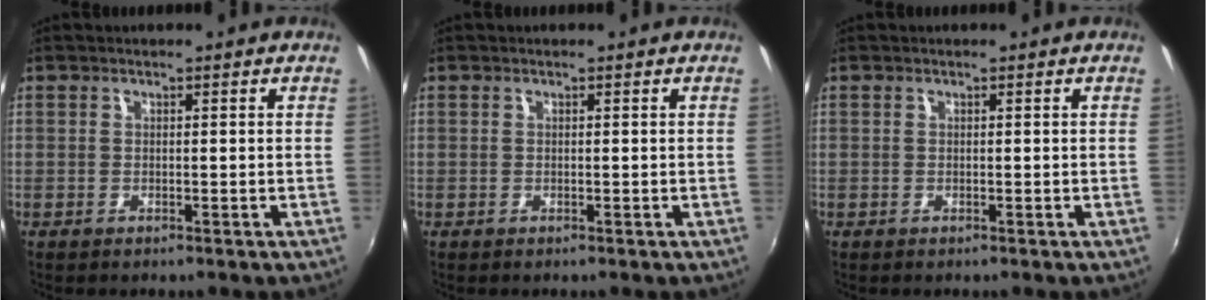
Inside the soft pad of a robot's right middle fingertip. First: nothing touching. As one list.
[{"total": 0.0}, {"total": 0.0}]